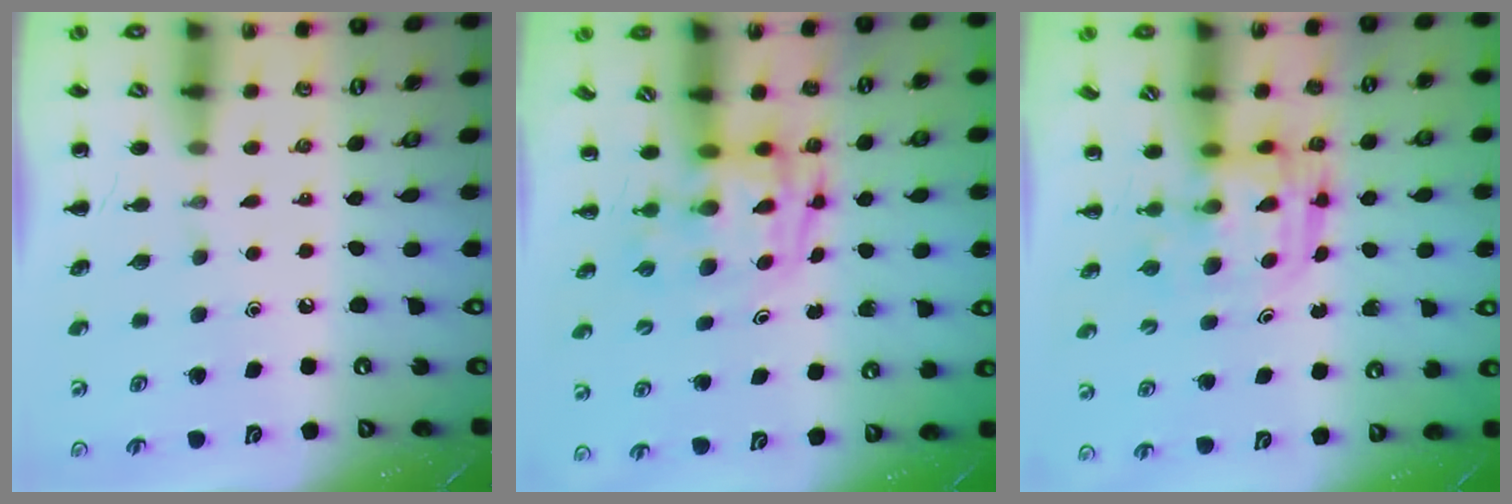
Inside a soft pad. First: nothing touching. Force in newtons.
{"total": 3.2, "press": 3.1, "slide": 0.6}
{"total": 3.0, "press": 3.0, "slide": 0.3}